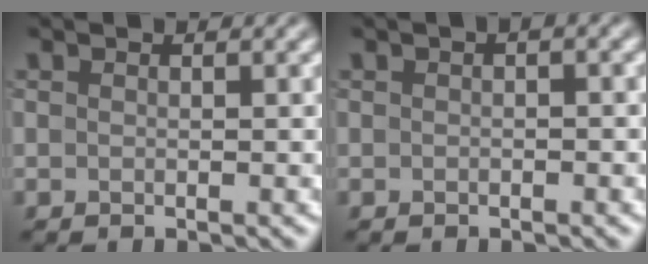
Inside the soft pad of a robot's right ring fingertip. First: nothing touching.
{"total": 1.1, "force": [0.2, 0.3, 1.0], "torque": [-0.015, 0.002, 0.002]}